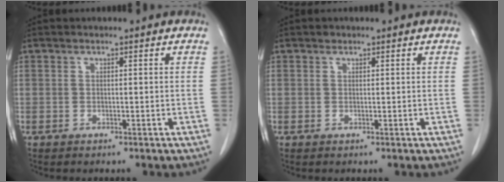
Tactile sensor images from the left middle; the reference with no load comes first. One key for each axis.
{"total": 0.5, "fx": 0.5, "fy": 0.2, "fz": 0.1, "tx": -0.005, "ty": -0.002, "tz": 0.006}